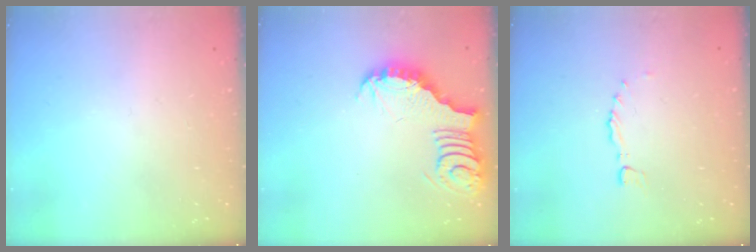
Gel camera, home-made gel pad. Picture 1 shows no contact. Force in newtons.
{"total": 3.6, "press": 3.5, "slide": 0.5}
{"total": 0.0}